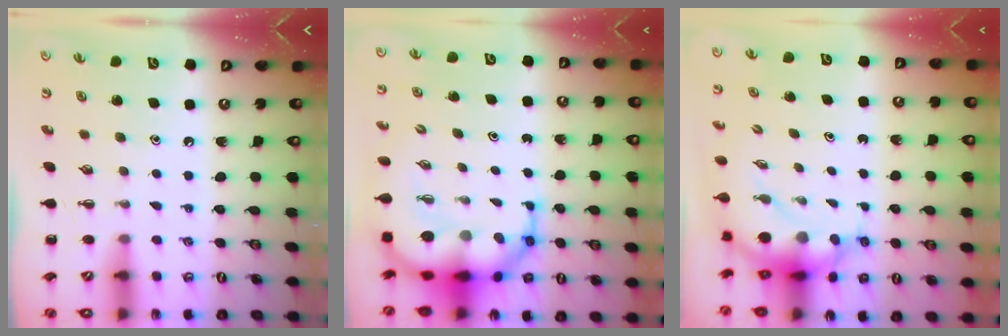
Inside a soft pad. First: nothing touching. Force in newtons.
{"total": 12.0, "press": 11.4, "slide": 3.6}
{"total": 7.4, "press": 7.2, "slide": 1.7}